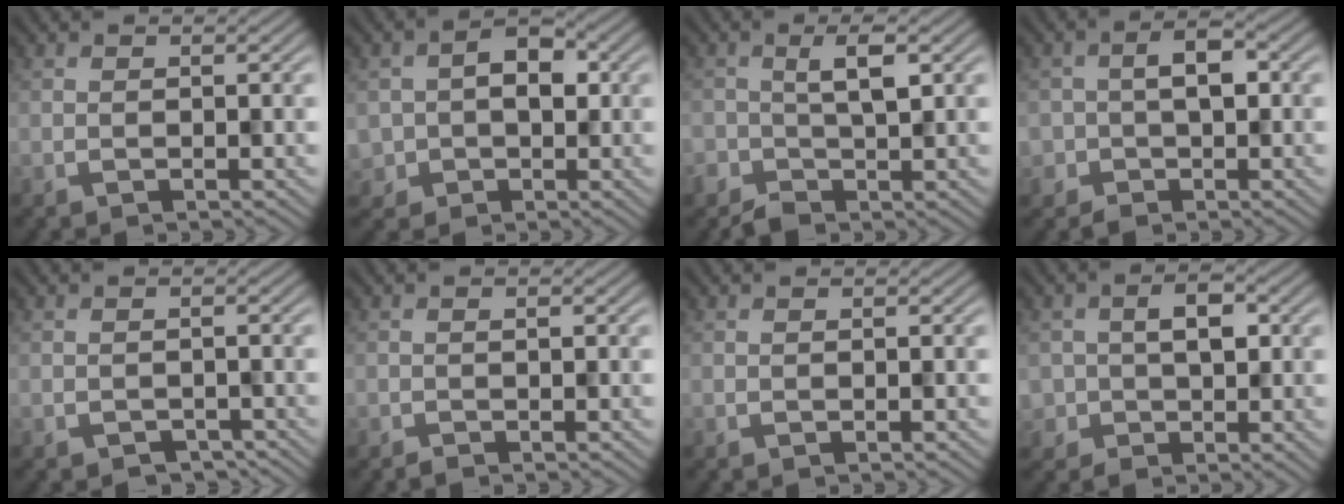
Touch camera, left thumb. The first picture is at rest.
{"total": 5.1, "force": [0.1, 4.3, 2.8], "torque": [-0.049, -0.002, -0.001]}
{"total": 2.4, "force": [-0.5, 1.3, 1.9], "torque": [-0.036, 0.001, -0.010]}
{"total": 3.7, "force": [-0.8, 2.9, 2.2], "torque": [-0.031, 0.007, -0.020]}
{"total": 1.9, "force": [-1.5, 1.0, 0.5], "torque": [-0.005, -0.004, -0.019]}
{"total": 0.6, "force": [-0.5, 0.2, 0.1], "torque": [-0.004, -0.002, -0.010]}
{"total": 0.0}
{"total": 3.9, "force": [0.1, 3.0, 2.5], "torque": [-0.035, 0.005, -0.001]}